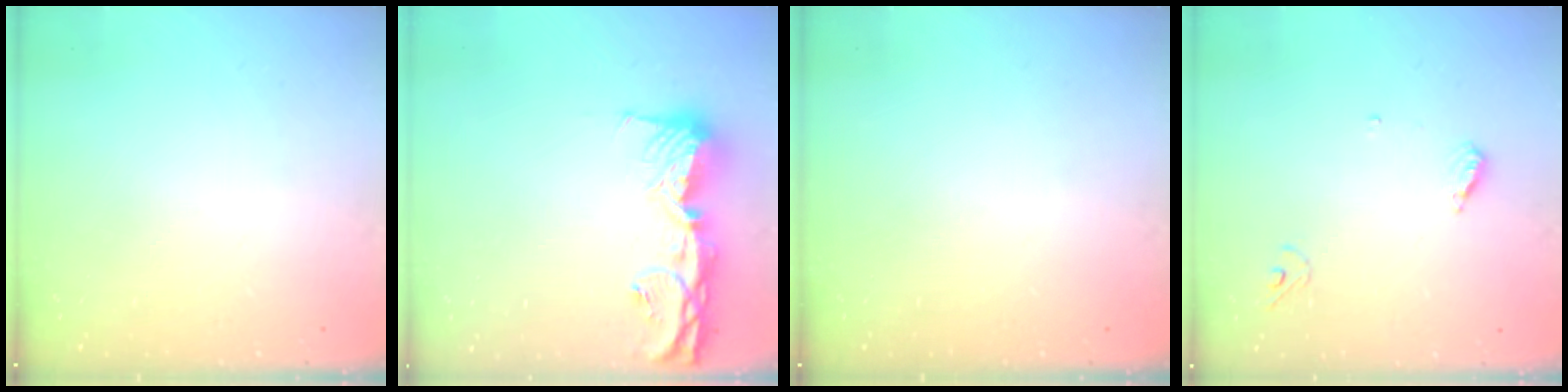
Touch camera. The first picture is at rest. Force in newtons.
{"total": 14.4, "press": 14.3, "slide": 1.5}
{"total": 0.0}
{"total": 5.9, "press": 5.9, "slide": 0.6}